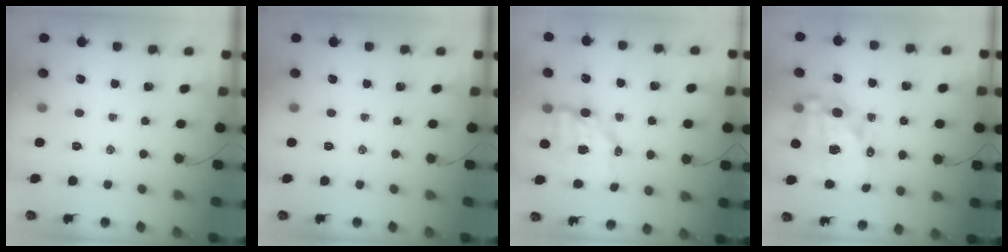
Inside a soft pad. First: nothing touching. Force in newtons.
{"total": 0.0}
{"total": 9.0, "press": 8.9, "slide": 1.1}
{"total": 17.5, "press": 17.2, "slide": 3.5}